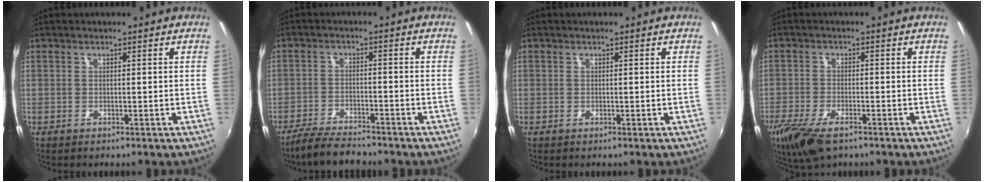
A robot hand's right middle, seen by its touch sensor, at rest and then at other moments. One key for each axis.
{"total": 7.4, "fx": -6.6, "fy": 1.5, "fz": 3.0, "tx": -0.085, "ty": -0.016, "tz": -0.117}
{"total": 0.0}
{"total": 10.2, "fx": -6.7, "fy": 3.8, "fz": 6.7, "tx": -0.160, "ty": -0.035, "tz": -0.124}